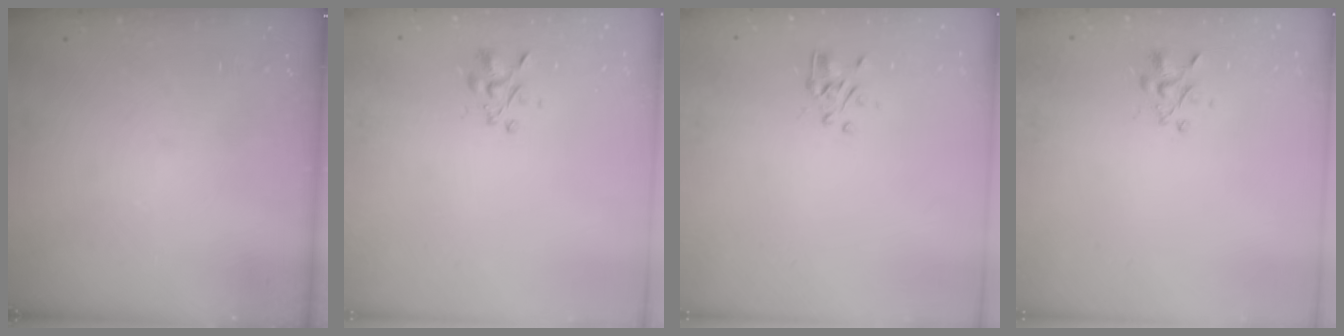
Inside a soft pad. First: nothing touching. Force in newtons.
{"total": 1.7, "press": 1.6, "slide": 0.7}
{"total": 1.5, "press": 1.3, "slide": 0.7}
{"total": 1.7, "press": 1.6, "slide": 0.7}